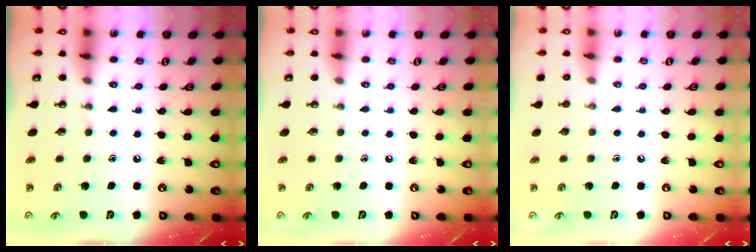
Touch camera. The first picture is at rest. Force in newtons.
{"total": 0.0}
{"total": 0.0}